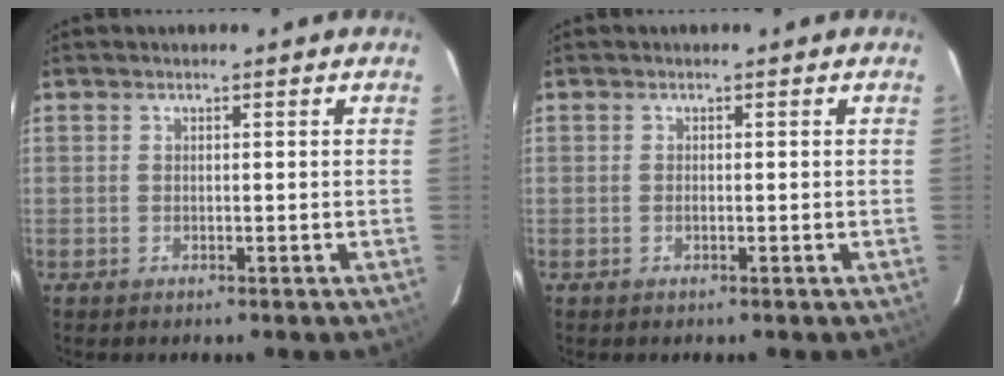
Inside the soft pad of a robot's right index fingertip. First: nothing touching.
{"total": 0.5, "force": [-0.2, 0.2, 0.4], "torque": [-0.007, 0.001, -0.005]}